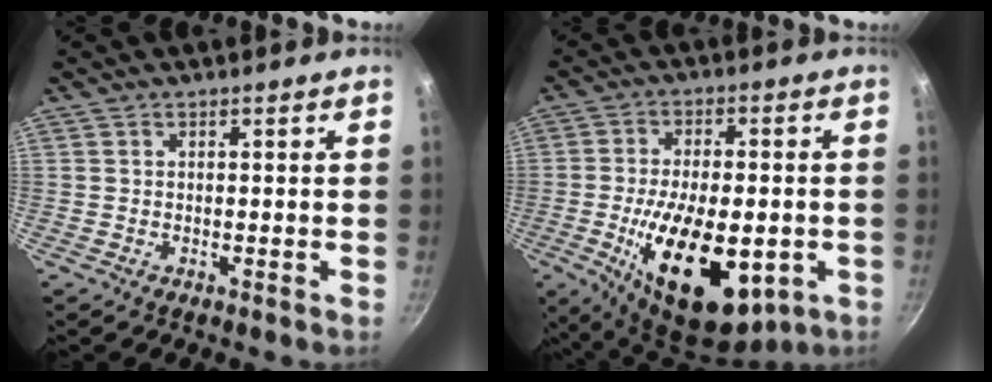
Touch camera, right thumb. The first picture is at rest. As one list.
[{"total": 20.5, "force": [-5.4, 10.2, 17.0], "torque": [-0.267, 0.004, -0.073]}]